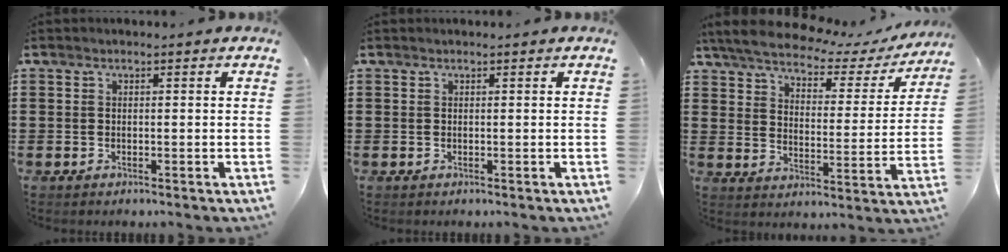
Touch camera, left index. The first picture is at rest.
{"total": 0.0}
{"total": 5.4, "force": [4.9, 1.1, 2.1], "torque": [-0.065, -0.028, 0.080]}